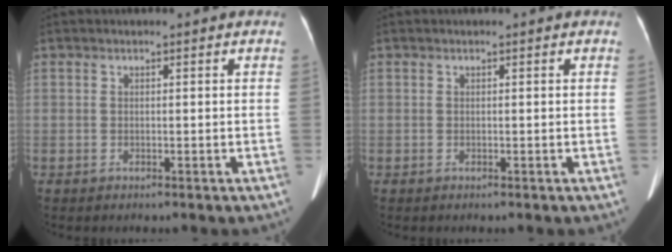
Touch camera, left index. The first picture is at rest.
{"total": 0.0}